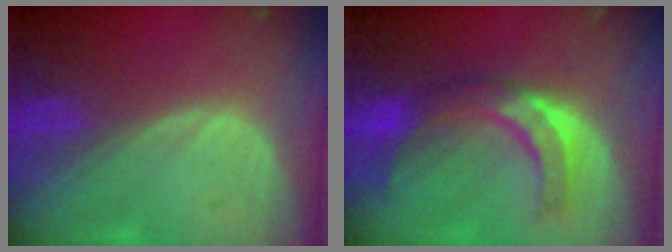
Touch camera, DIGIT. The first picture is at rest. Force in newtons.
{"total": 7.9, "press": 7.9, "slide": 0.2}